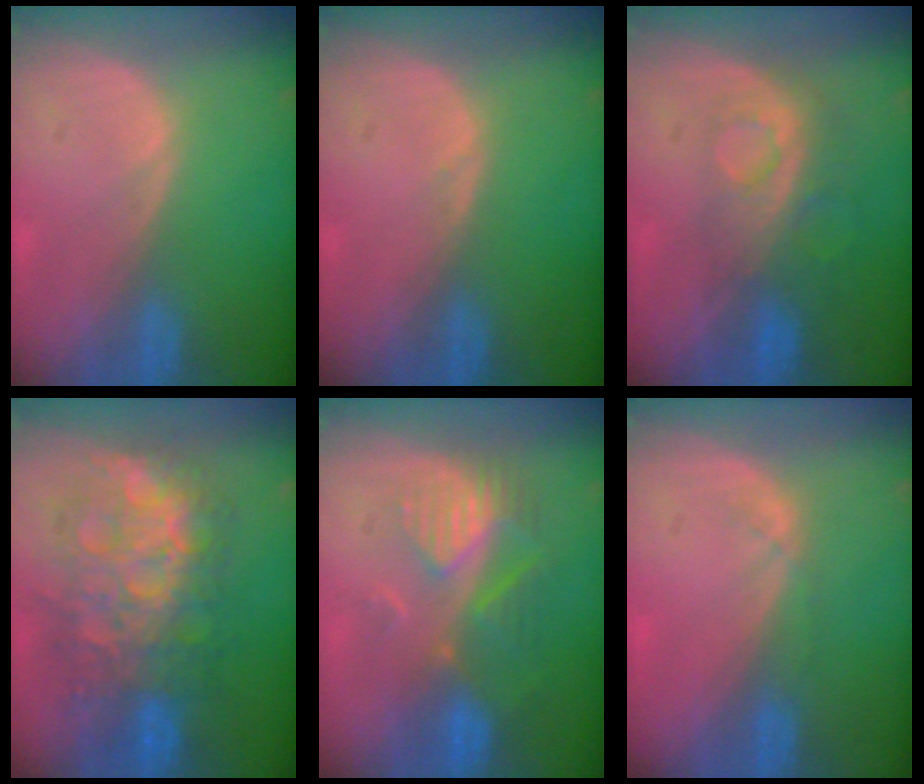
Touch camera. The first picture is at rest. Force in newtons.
{"total": 0.5, "press": 0.5, "slide": 0.0}
{"total": 8.5, "press": 7.1, "slide": 4.6}
{"total": 12.2, "press": 12.2, "slide": 1.1}
{"total": 8.8, "press": 8.0, "slide": 3.8}
{"total": 1.7, "press": 1.5, "slide": 0.8}